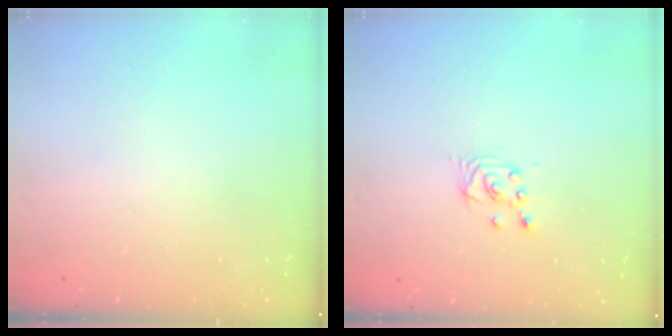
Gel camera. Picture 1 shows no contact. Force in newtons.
{"total": 2.5, "press": 2.5, "slide": 0.2}